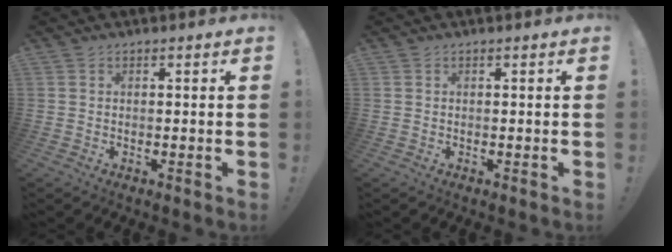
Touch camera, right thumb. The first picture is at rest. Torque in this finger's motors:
{"motor_torque": [0.00, 0.00, 0.00, 0.00, 0.00]}